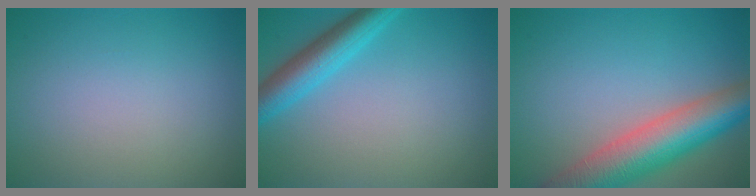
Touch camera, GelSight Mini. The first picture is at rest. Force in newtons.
{"total": 4.5, "press": 4.4, "slide": 0.2}
{"total": 8.8, "press": 8.8, "slide": 0.2}